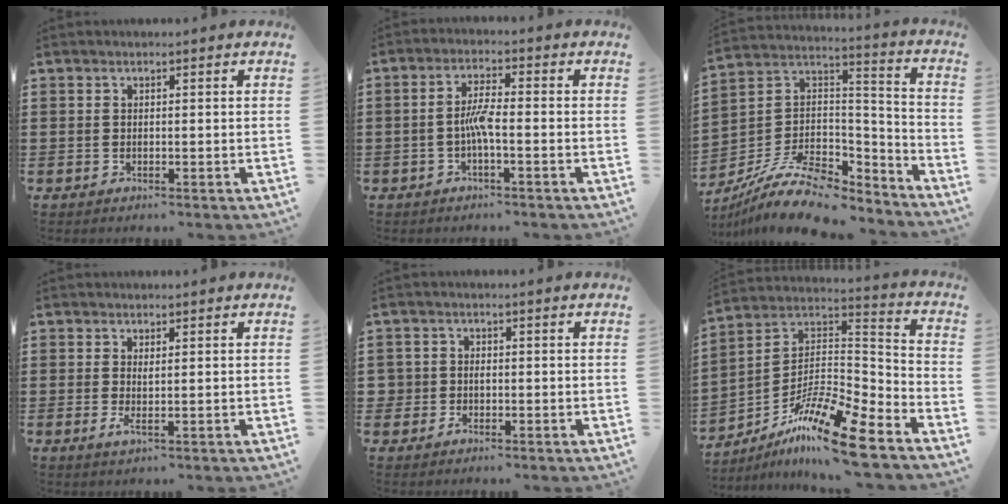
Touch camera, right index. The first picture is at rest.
{"total": 4.0, "force": [-1.2, 0.5, 3.8], "torque": [-0.086, -0.004, -0.028]}
{"total": 12.6, "force": [-9.2, 5.2, 6.9], "torque": [-0.140, 0.026, -0.169]}
{"total": 1.4, "force": [0.2, 0.0, 1.3], "torque": [-0.028, -0.007, 0.006]}
{"total": 1.7, "force": [-0.6, 1.5, 0.4], "torque": [-0.015, 0.000, -0.014]}
{"total": 14.1, "force": [-10.3, 2.0, 9.3], "torque": [-0.173, 0.021, -0.194]}